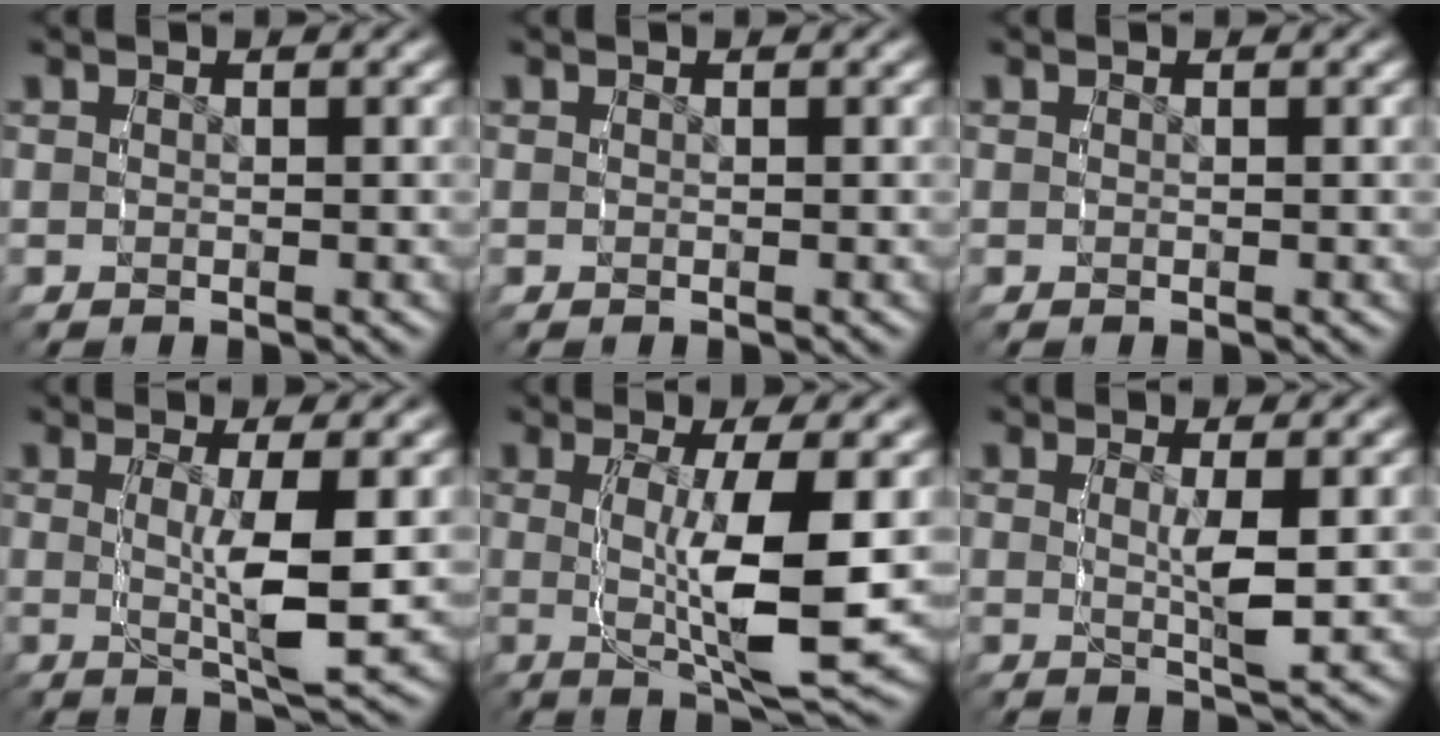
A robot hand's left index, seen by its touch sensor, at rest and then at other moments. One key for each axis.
{"total": 0.0}
{"total": 0.0}
{"total": 5.2, "fx": 0.9, "fy": 0.4, "fz": 5.1, "tx": -0.088, "ty": -0.012, "tz": 0.020}
{"total": 8.0, "fx": 1.0, "fy": 1.3, "fz": 7.8, "tx": -0.124, "ty": -0.016, "tz": 0.028}
{"total": 2.8, "fx": 0.7, "fy": -0.3, "fz": 2.7, "tx": -0.045, "ty": -0.011, "tz": 0.016}